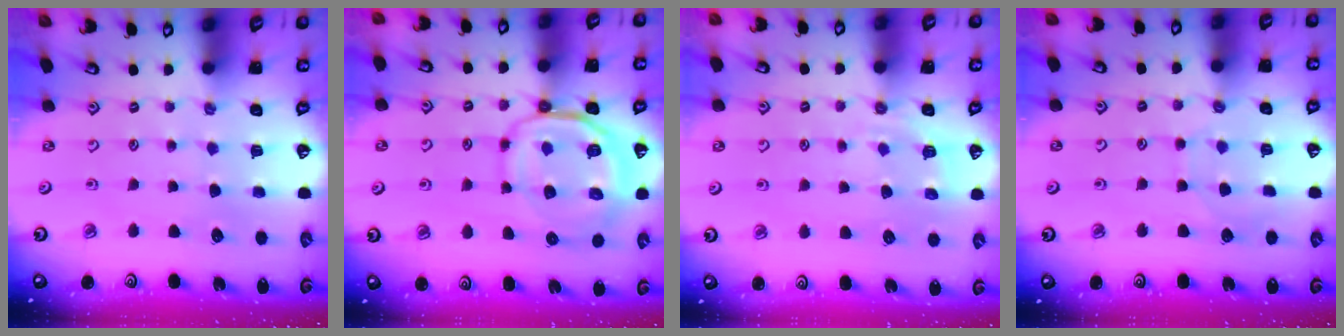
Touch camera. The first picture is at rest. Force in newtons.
{"total": 10.2, "press": 10.0, "slide": 1.8}
{"total": 5.1, "press": 4.8, "slide": 1.5}
{"total": 3.3, "press": 3.2, "slide": 0.4}